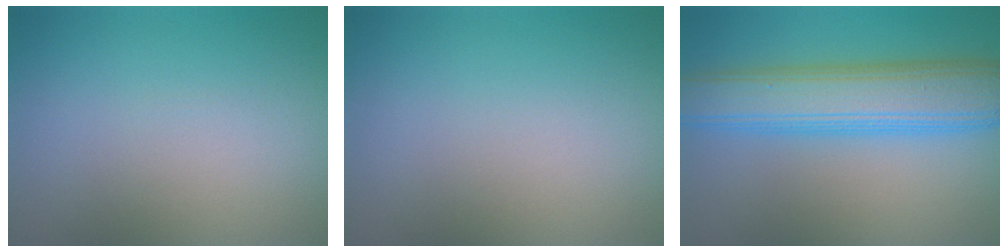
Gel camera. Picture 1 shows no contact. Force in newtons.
{"total": 0.0}
{"total": 7.8, "press": 7.8, "slide": 0.1}